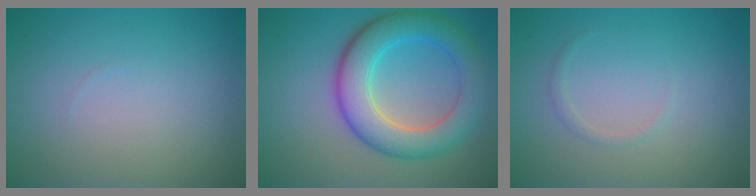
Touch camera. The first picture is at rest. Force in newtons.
{"total": 7.2, "press": 7.2, "slide": 0.2}
{"total": 0.7, "press": 0.7, "slide": 0.1}